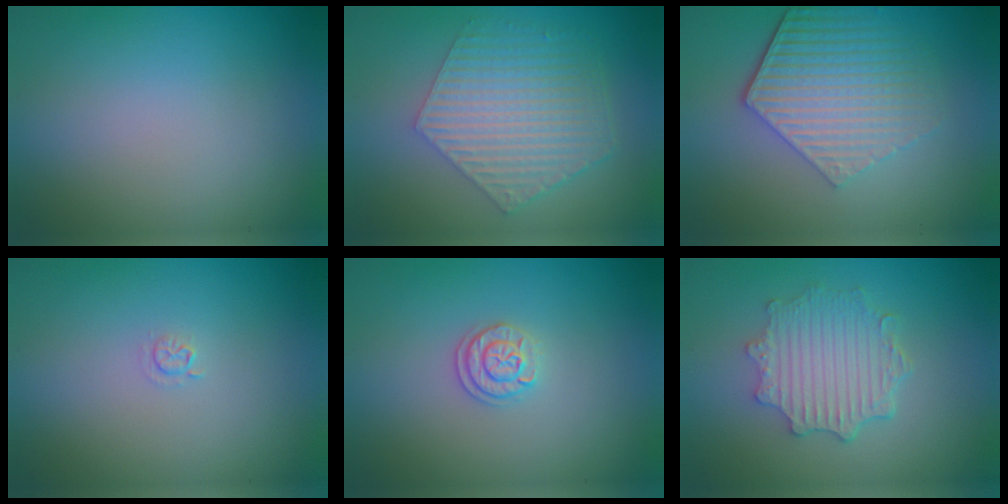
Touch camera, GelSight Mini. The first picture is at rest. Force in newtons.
{"total": 6.0, "press": 4.3, "slide": 4.2}
{"total": 5.9, "press": 4.4, "slide": 3.9}
{"total": 0.7, "press": 0.3, "slide": 0.6}
{"total": 2.0, "press": 1.9, "slide": 0.8}
{"total": 4.6, "press": 3.7, "slide": 2.7}